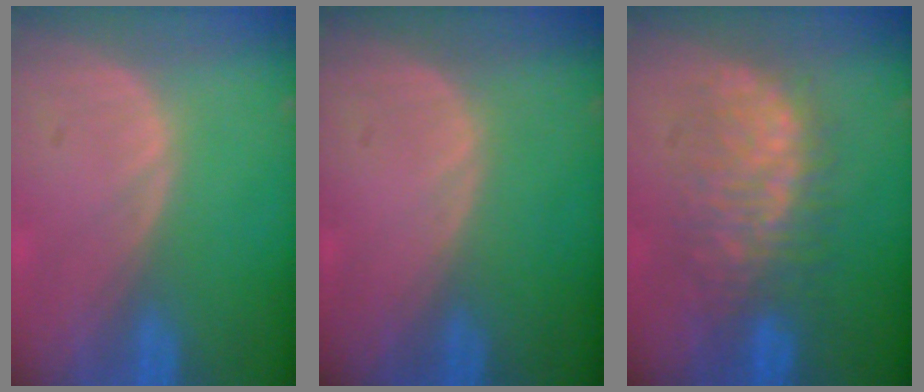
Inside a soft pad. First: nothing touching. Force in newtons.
{"total": 0.0}
{"total": 8.0, "press": 8.0, "slide": 0.2}